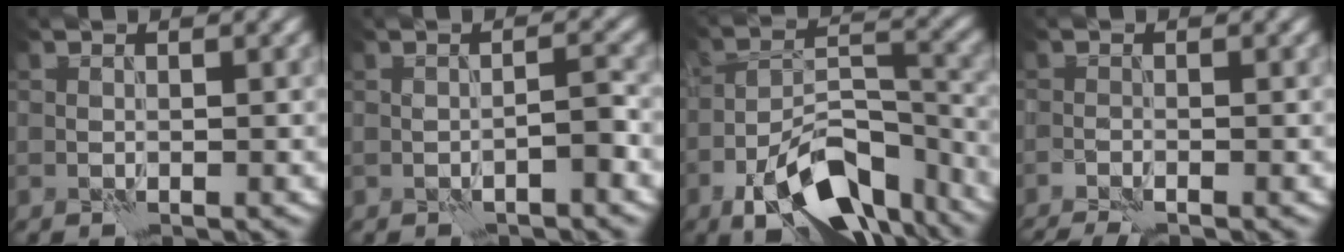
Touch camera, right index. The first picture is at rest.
{"total": 1.4, "force": [-1.0, 0.1, 1.0], "torque": [-0.013, 0.011, -0.019]}
{"total": 11.9, "force": [-7.6, 5.0, 7.7], "torque": [-0.129, -0.002, -0.132]}
{"total": 3.5, "force": [-2.9, 0.5, 1.7], "torque": [-0.034, -0.009, -0.053]}